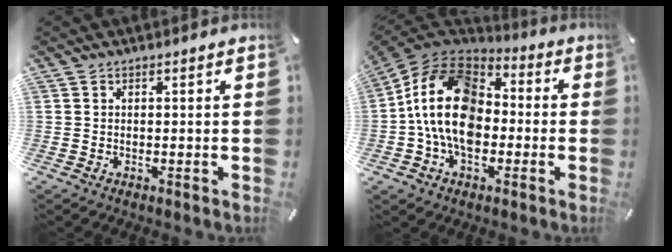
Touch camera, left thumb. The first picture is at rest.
{"total": 18.2, "force": [-2.4, 13.1, 12.4], "torque": [-0.264, 0.028, -0.049]}